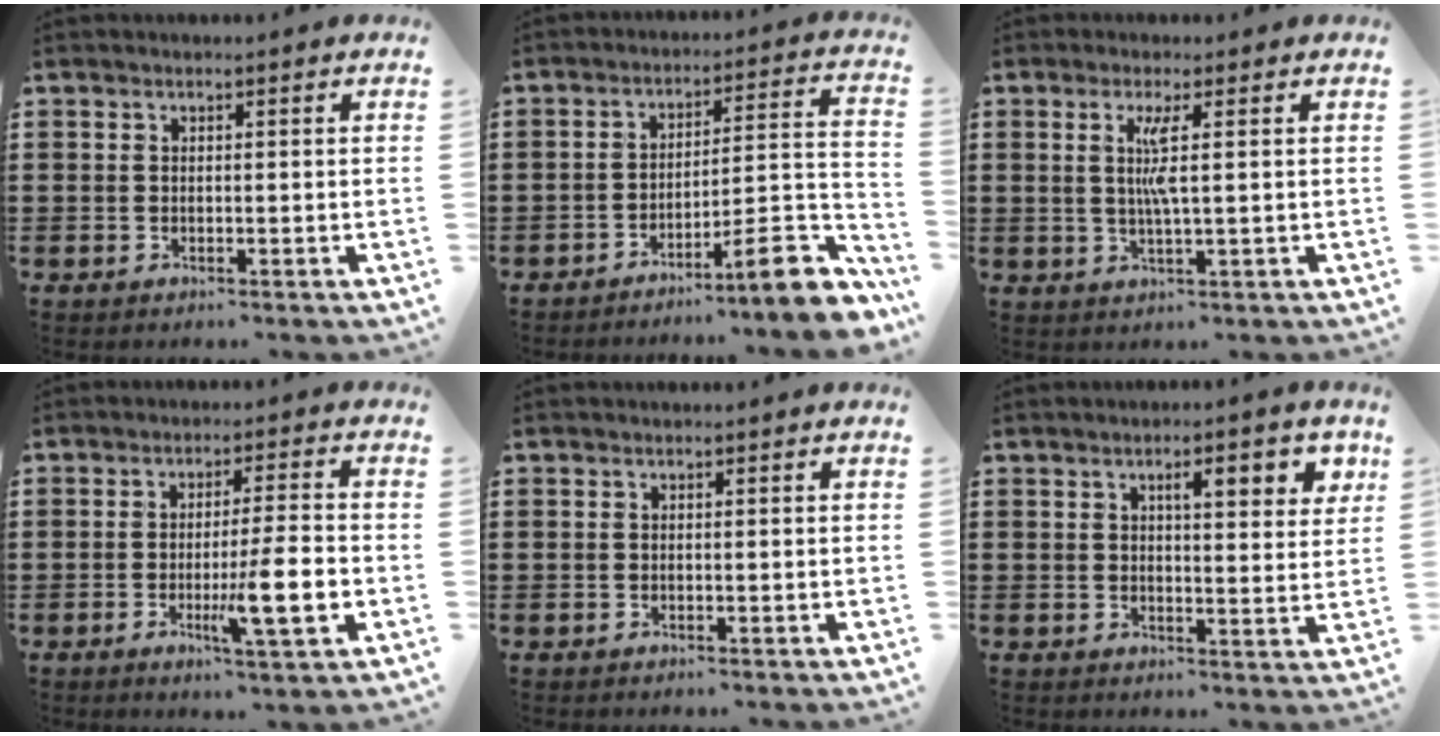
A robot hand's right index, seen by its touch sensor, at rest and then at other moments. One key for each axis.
{"total": 8.9, "fx": -6.1, "fy": 0.9, "fz": 6.4, "tx": -0.089, "ty": -0.001, "tz": -0.115}
{"total": 4.1, "fx": 0.8, "fy": -0.1, "fz": 4.0, "tx": -0.080, "ty": -0.004, "tz": 0.011}
{"total": 9.5, "fx": -2.5, "fy": 1.0, "fz": 9.1, "tx": -0.152, "ty": -0.011, "tz": -0.040}
{"total": 0.0}
{"total": 5.2, "fx": 2.2, "fy": 1.5, "fz": 4.4, "tx": -0.068, "ty": -0.001, "tz": 0.029}